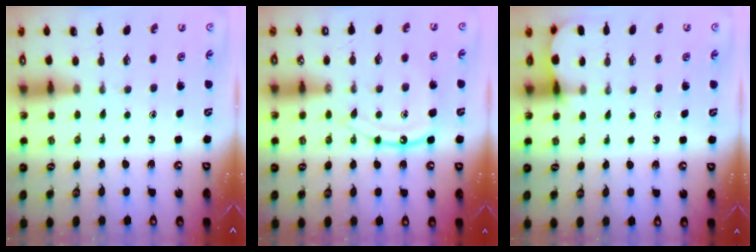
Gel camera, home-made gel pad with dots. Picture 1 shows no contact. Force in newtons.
{"total": 12.4, "press": 12.3, "slide": 1.2}
{"total": 3.9, "press": 3.9, "slide": 0.3}